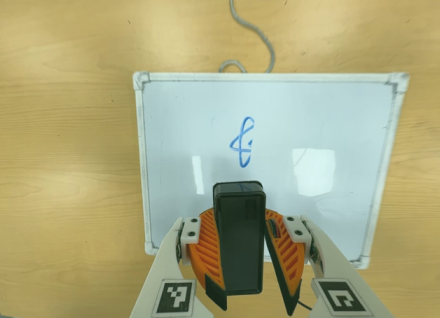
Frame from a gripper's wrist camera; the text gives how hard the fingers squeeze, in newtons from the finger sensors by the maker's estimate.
{"total": 8.9, "left": 9.4, "right": 8.5}